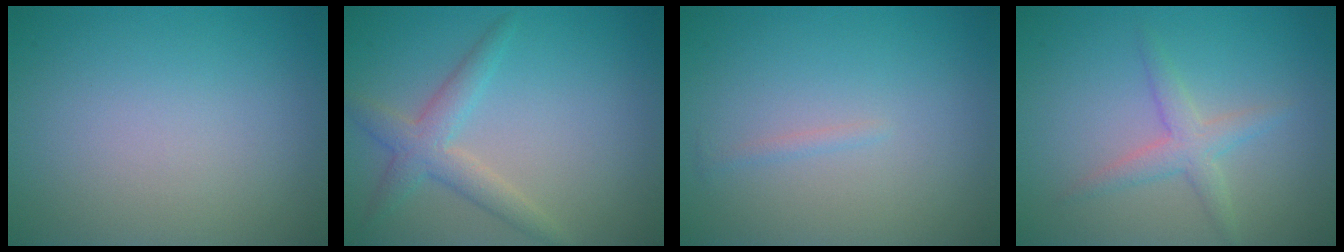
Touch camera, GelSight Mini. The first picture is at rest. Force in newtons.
{"total": 3.1, "press": 3.0, "slide": 0.2}
{"total": 0.6, "press": 0.6, "slide": 0.0}
{"total": 2.3, "press": 2.3, "slide": 0.1}